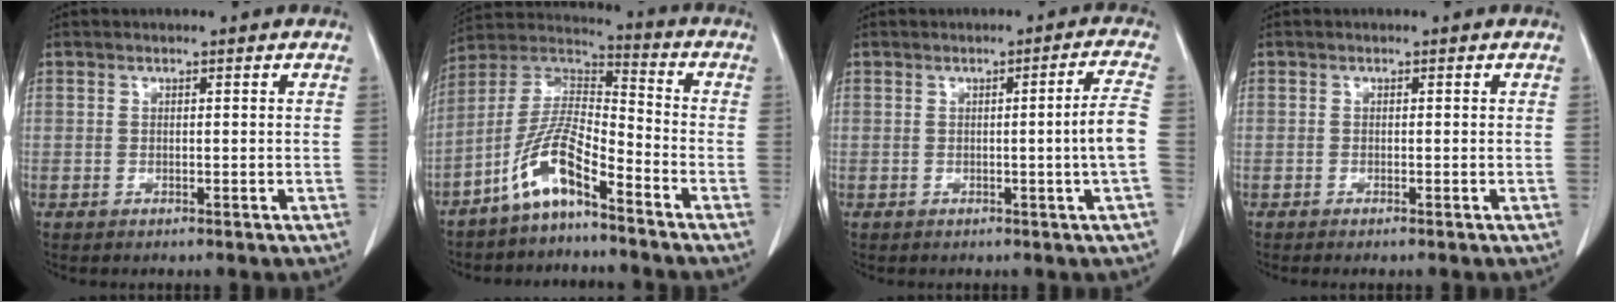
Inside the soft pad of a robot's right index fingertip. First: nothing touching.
{"total": 10.3, "force": [-6.6, 2.0, 7.6], "torque": [-0.172, 0.012, -0.130]}
{"total": 5.0, "force": [-0.9, -1.3, 4.7], "torque": [-0.062, -0.003, -0.014]}
{"total": 0.7, "force": [-0.5, -0.1, 0.4], "torque": [-0.008, 0.000, -0.010]}